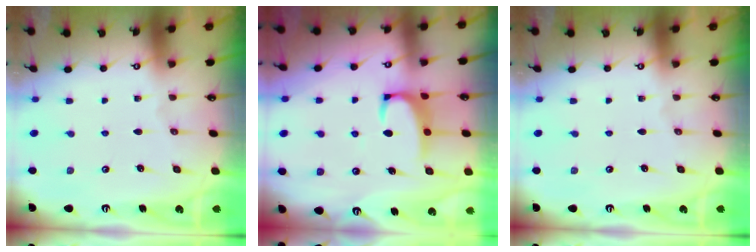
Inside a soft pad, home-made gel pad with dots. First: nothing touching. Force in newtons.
{"total": 3.4, "press": 3.3, "slide": 0.7}
{"total": 0.0}